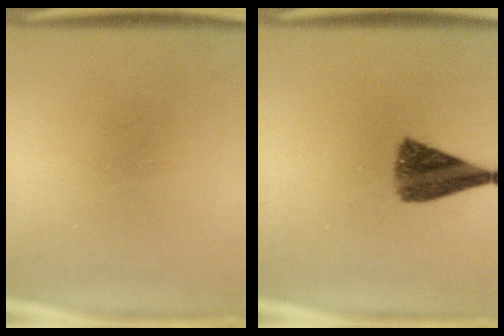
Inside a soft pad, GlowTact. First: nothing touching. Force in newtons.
{"total": 7.6}